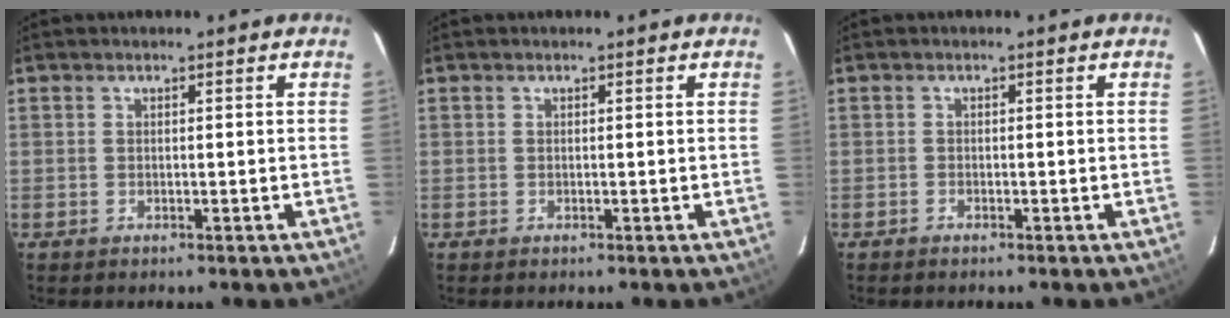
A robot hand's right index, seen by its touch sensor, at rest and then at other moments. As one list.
[{"total": 0.0}, {"total": 0.5, "force": [-0.5, 0.2, 0.1], "torque": [-0.002, 0.002, -0.012]}]